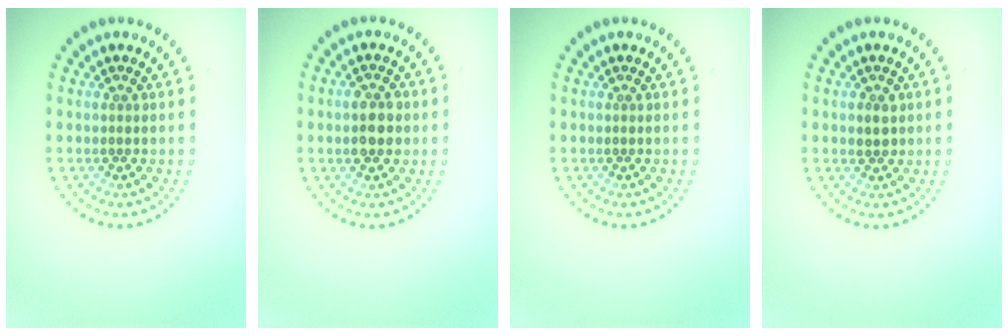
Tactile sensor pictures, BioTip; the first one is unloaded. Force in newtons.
{"total": 2.8, "press": 2.8, "slide": 0.2}
{"total": 0.0}
{"total": 1.3, "press": 1.3, "slide": 0.2}